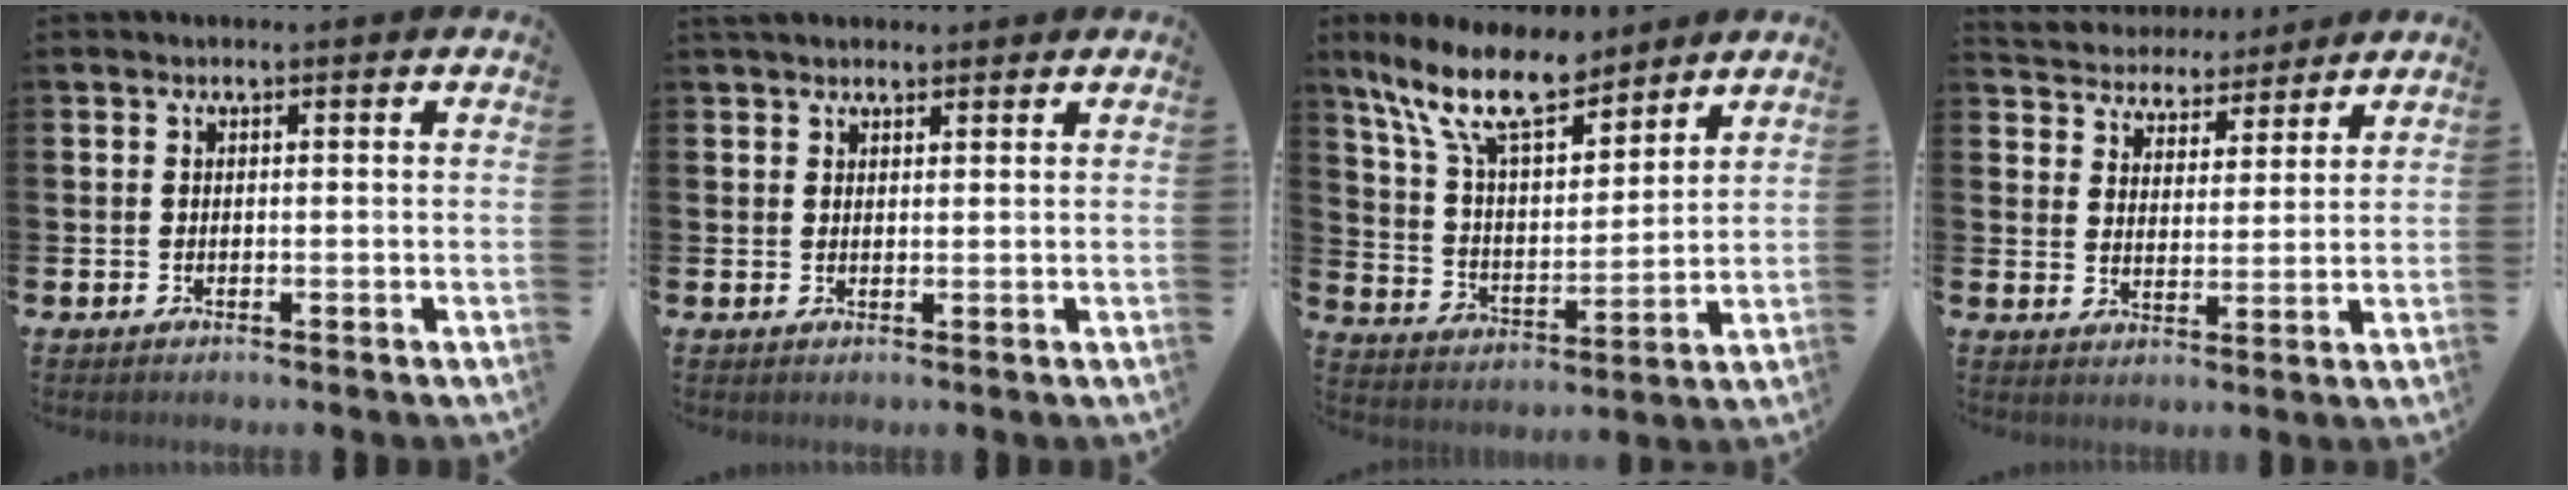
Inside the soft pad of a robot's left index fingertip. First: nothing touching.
{"total": 2.2, "force": [2.0, 0.8, 0.4], "torque": [-0.003, -0.002, 0.034]}
{"total": 12.5, "force": [9.8, 4.3, 6.5], "torque": [-0.157, -0.042, 0.177]}
{"total": 4.6, "force": [4.4, 1.4, -0.6], "torque": [-0.018, -0.032, 0.076]}